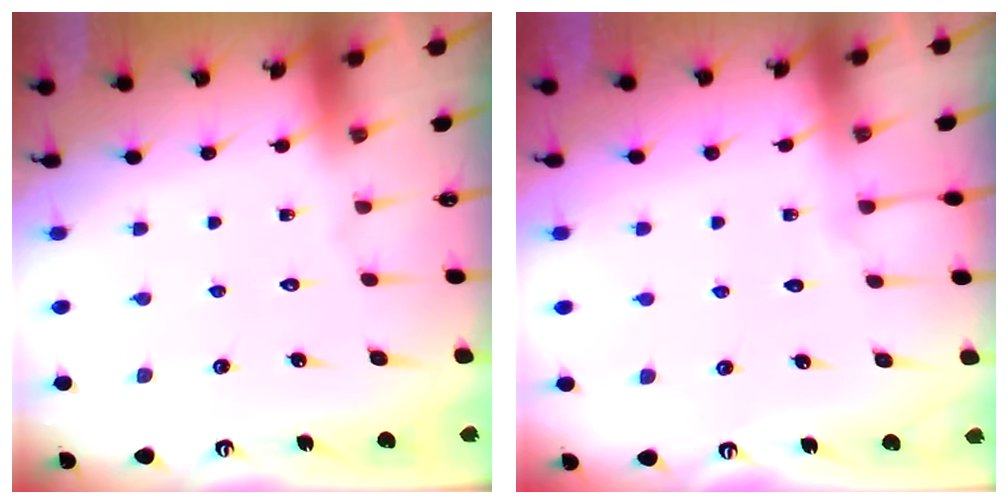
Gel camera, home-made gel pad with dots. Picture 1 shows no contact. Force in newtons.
{"total": 4.0, "press": 4.0, "slide": 0.5}